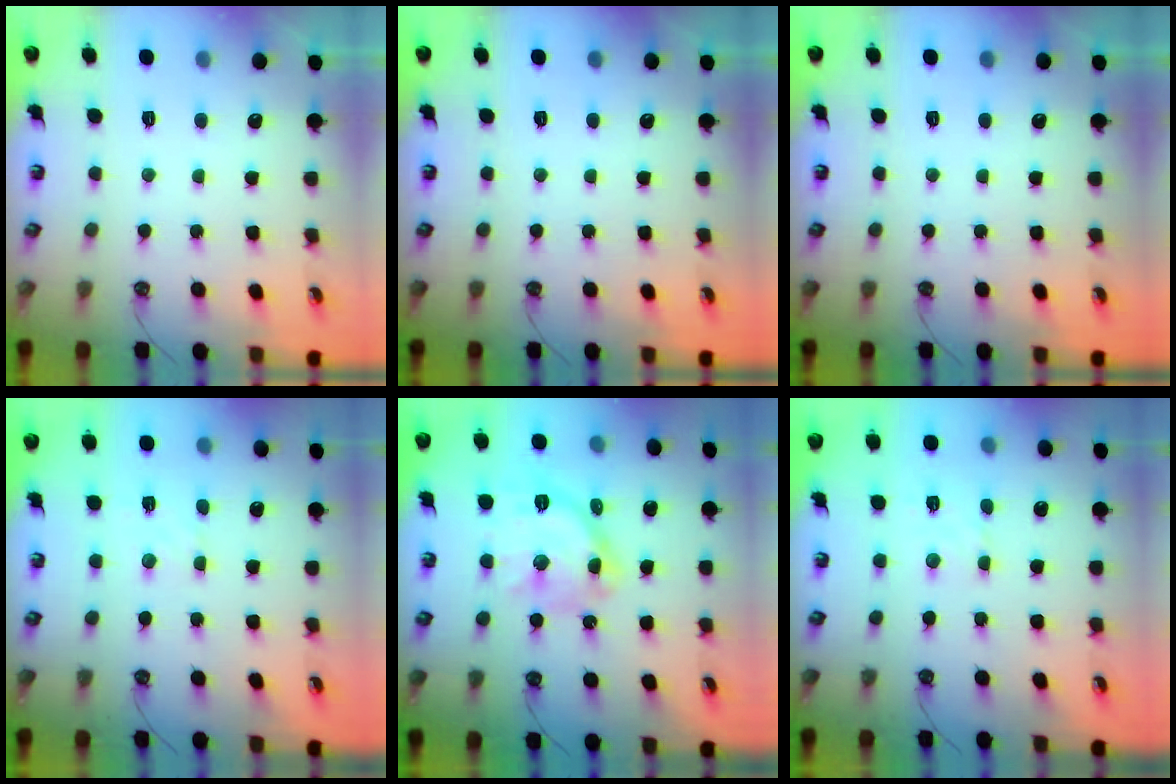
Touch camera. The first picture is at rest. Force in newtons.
{"total": 0.0}
{"total": 0.0}
{"total": 2.9, "press": 2.9, "slide": 0.5}
{"total": 15.7, "press": 15.6, "slide": 1.7}
{"total": 2.1, "press": 2.0, "slide": 0.6}